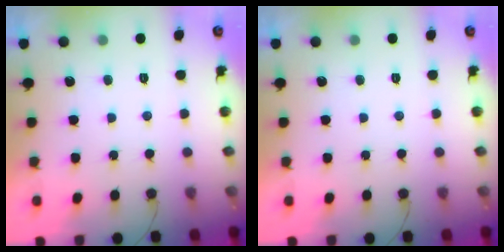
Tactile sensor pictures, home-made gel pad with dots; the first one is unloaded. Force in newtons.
{"total": 0.0}